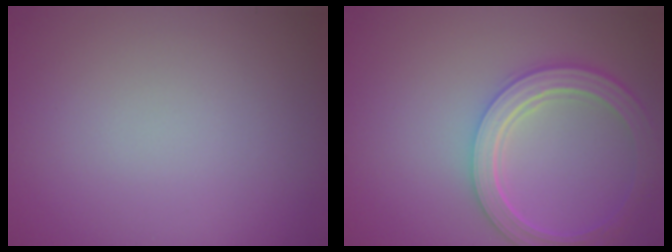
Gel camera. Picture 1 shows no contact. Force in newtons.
{"total": 5.1, "press": 4.0, "slide": 3.1}